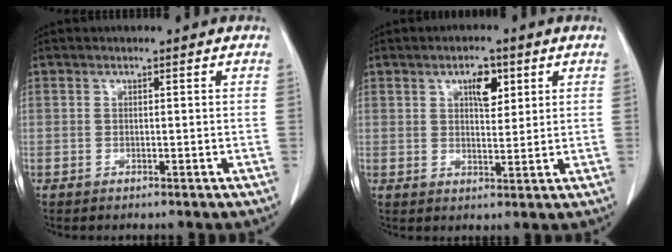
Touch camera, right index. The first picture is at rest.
{"total": 4.3, "force": [2.0, 1.9, 3.3], "torque": [-0.052, 0.001, 0.033]}